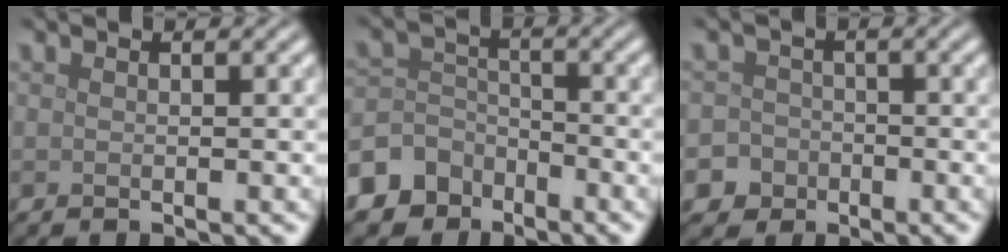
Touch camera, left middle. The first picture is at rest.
{"total": 7.0, "force": [-5.1, 4.8, 0.8], "torque": [-0.008, -0.005, -0.108]}
{"total": 4.6, "force": [-2.6, 3.8, 0.4], "torque": [0.015, -0.008, -0.055]}